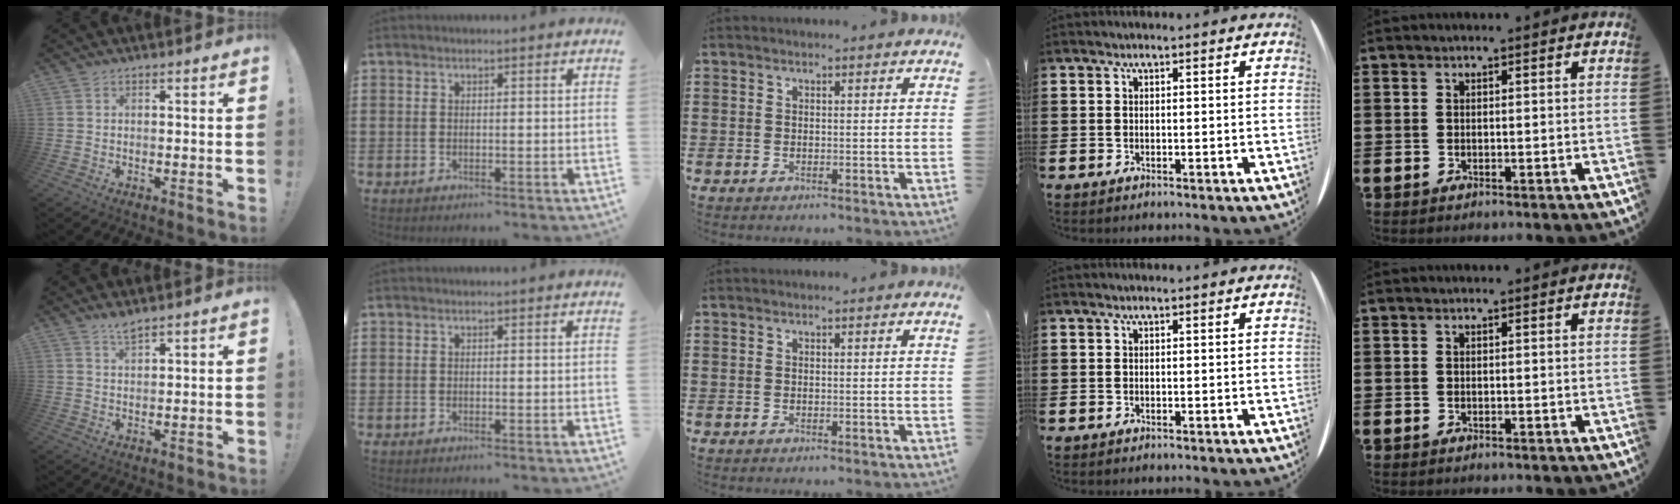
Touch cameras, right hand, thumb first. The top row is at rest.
{"thumb": {"total": 3.3, "force": [2.8, 0.4, 1.7], "torque": [-0.021, -0.018, 0.048]}}